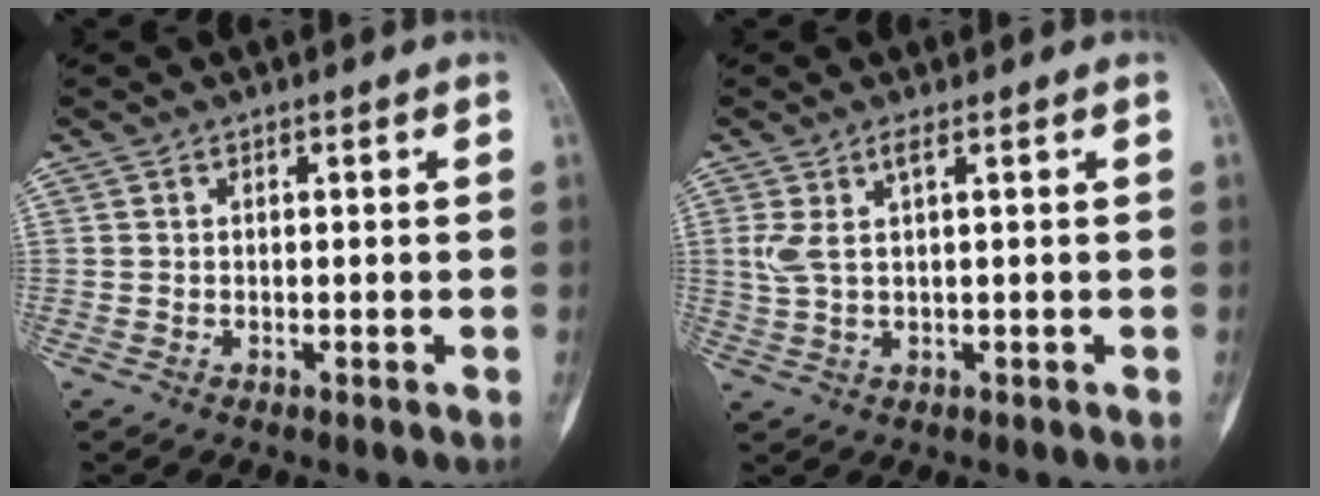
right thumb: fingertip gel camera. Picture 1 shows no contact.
{"total": 3.8, "force": [1.2, 0.5, 3.5], "torque": [-0.099, 0.005, 0.034]}